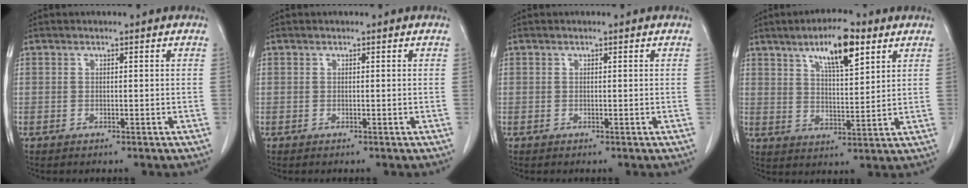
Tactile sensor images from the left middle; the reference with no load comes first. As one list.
[{"total": 0.0}, {"total": 0.0}, {"total": 9.6, "force": [5.6, 2.1, 7.5], "torque": [-0.129, 0.004, 0.093]}]